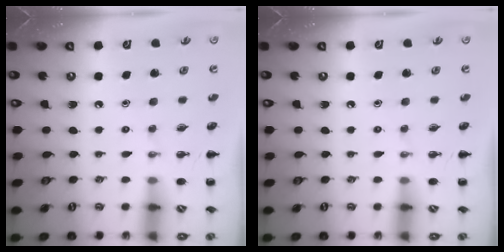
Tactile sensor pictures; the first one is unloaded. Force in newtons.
{"total": 0.0}